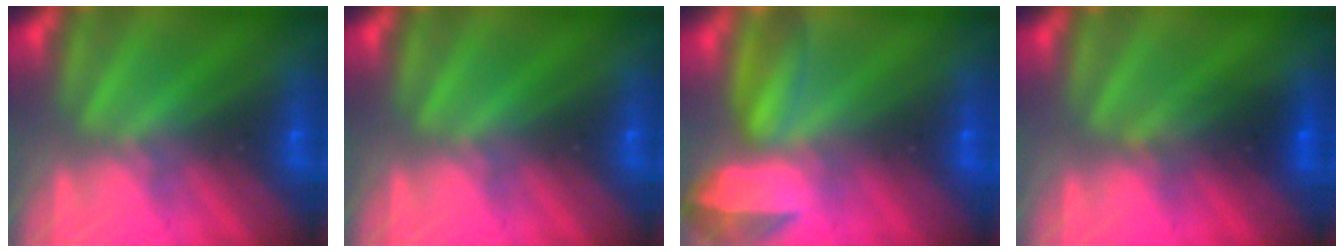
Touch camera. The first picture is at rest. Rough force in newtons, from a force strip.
{"total": 0.0}
{"total": 8.1}
{"total": 2.8}